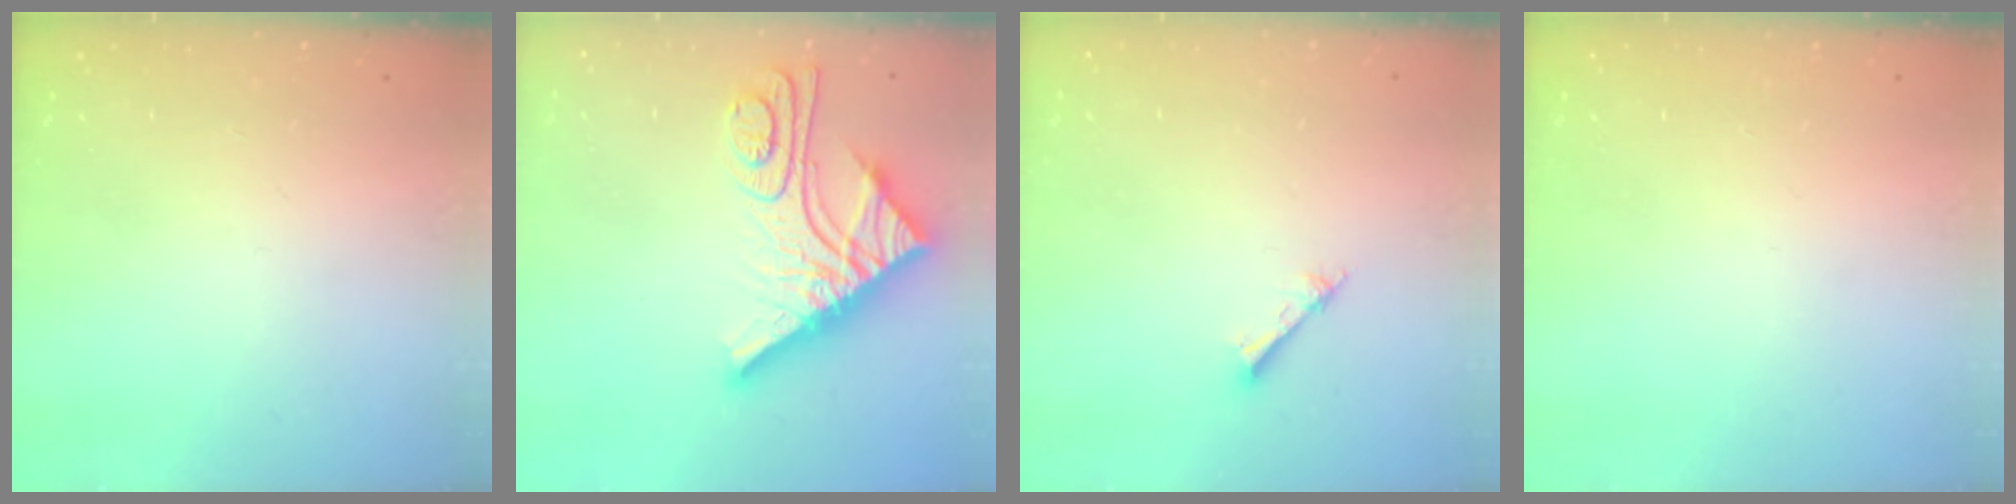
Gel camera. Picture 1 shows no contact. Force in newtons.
{"total": 14.7, "press": 14.6, "slide": 1.2}
{"total": 1.5, "press": 1.5, "slide": 0.2}
{"total": 0.0}